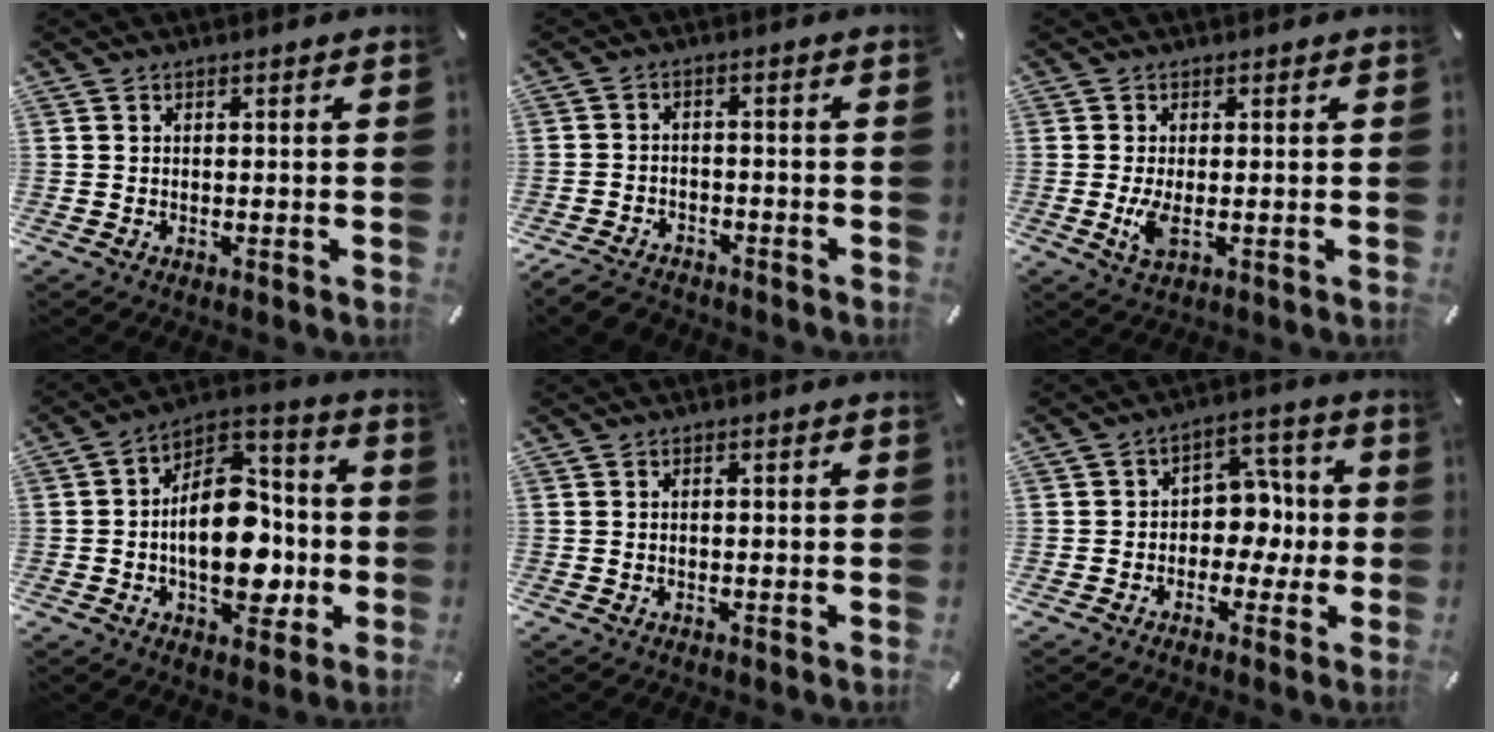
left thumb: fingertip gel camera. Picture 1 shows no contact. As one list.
[{"total": 4.1, "force": [-3.5, 1.9, 1.0], "torque": [-0.027, 0.018, -0.071]}, {"total": 4.3, "force": [-0.3, 1.5, 4.0], "torque": [-0.095, -0.011, -0.009]}, {"total": 17.6, "force": [-2.8, 11.6, 13.0], "torque": [-0.197, 0.007, -0.046]}, {"total": 0.7, "force": [-0.1, 0.3, 0.6], "torque": [-0.012, 0.000, -0.002]}, {"total": 8.5, "force": [-1.5, 7.1, 4.4], "torque": [-0.054, 0.016, -0.029]}]